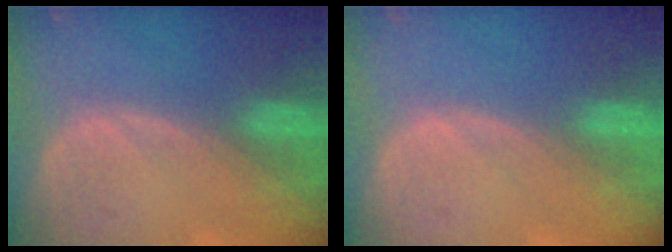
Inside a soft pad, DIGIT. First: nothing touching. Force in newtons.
{"total": 0.0}